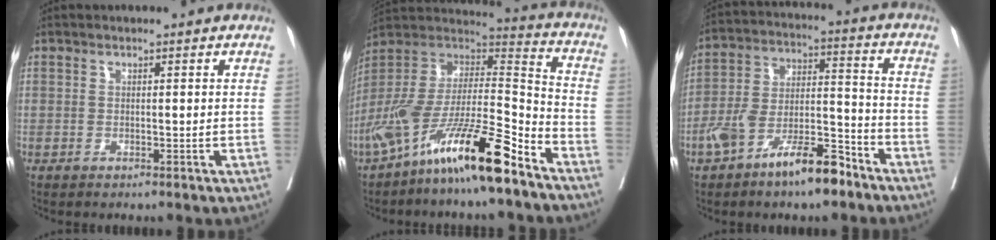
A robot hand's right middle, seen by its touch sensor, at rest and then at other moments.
{"total": 19.2, "force": [-12.9, 2.0, 14.0], "torque": [-0.291, -0.015, -0.240]}
{"total": 12.3, "force": [-8.2, 3.4, 8.5], "torque": [-0.163, 0.016, -0.146]}